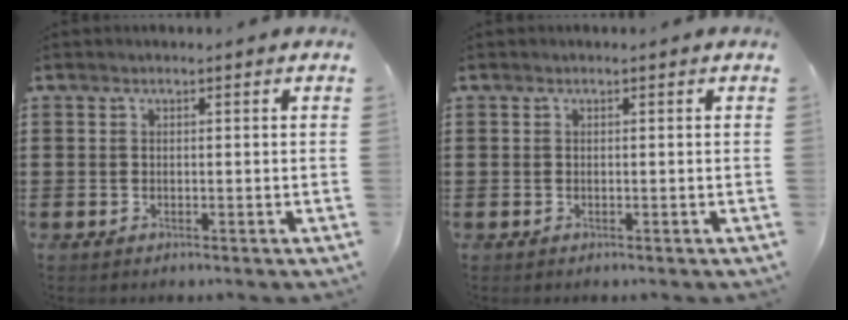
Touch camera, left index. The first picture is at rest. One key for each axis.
{"total": 0.0}